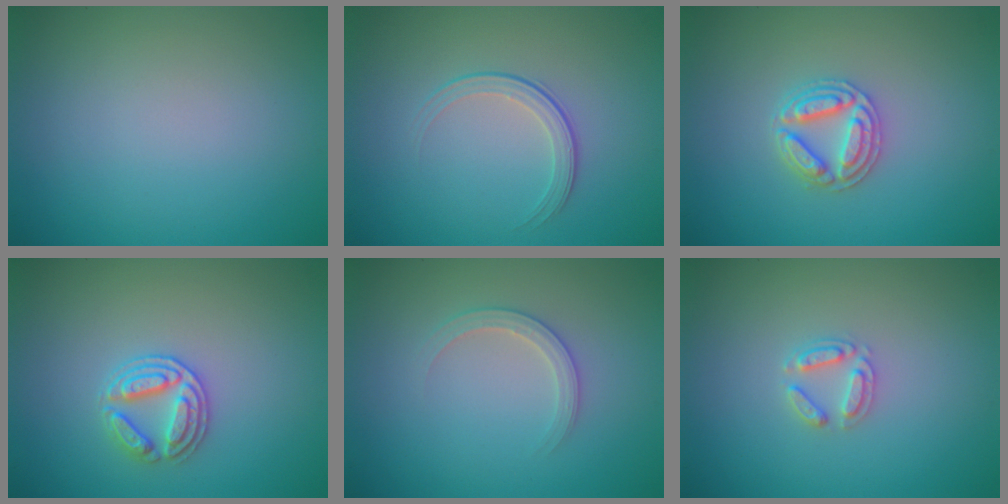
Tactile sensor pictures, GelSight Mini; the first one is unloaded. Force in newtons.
{"total": 1.9, "press": 1.3, "slide": 1.5}
{"total": 2.9, "press": 2.9, "slide": 0.5}
{"total": 2.7, "press": 2.6, "slide": 0.7}
{"total": 1.9, "press": 1.9, "slide": 0.2}
{"total": 1.9, "press": 1.9, "slide": 0.3}